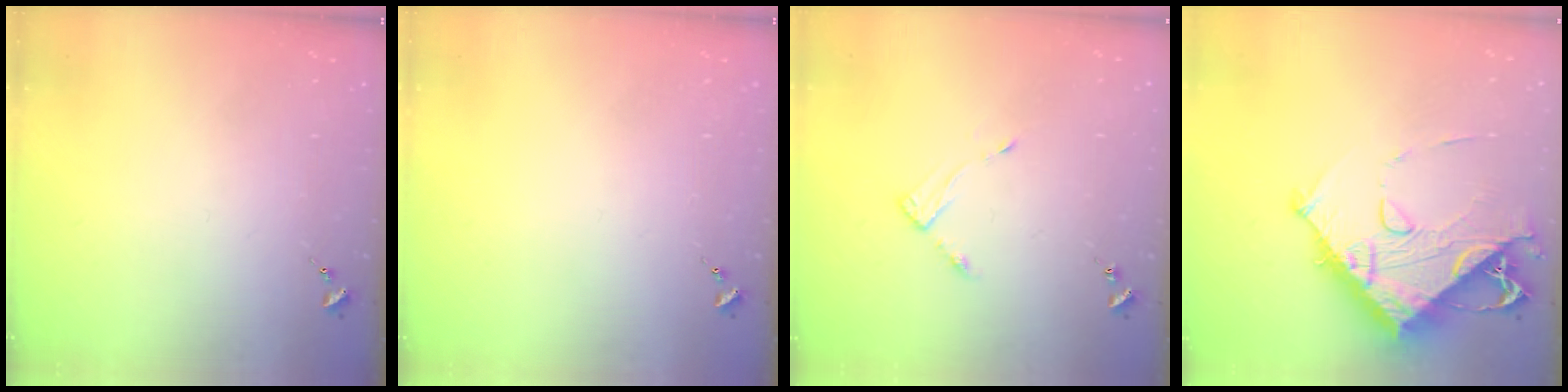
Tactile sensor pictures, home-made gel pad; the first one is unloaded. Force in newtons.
{"total": 0.0}
{"total": 3.5, "press": 3.5, "slide": 0.4}
{"total": 14.7, "press": 14.6, "slide": 1.5}